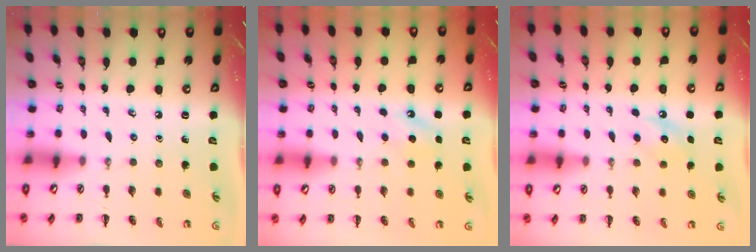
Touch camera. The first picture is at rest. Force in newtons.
{"total": 6.9, "press": 6.7, "slide": 1.6}
{"total": 8.1, "press": 7.9, "slide": 1.4}